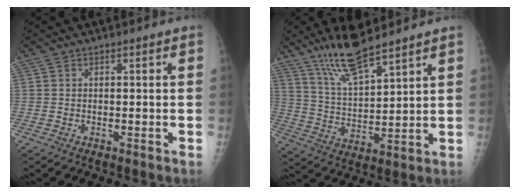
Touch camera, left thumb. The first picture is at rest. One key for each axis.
{"total": 11.5, "fx": 9.0, "fy": 2.3, "fz": 6.8, "tx": -0.121, "ty": -0.051, "tz": 0.178}